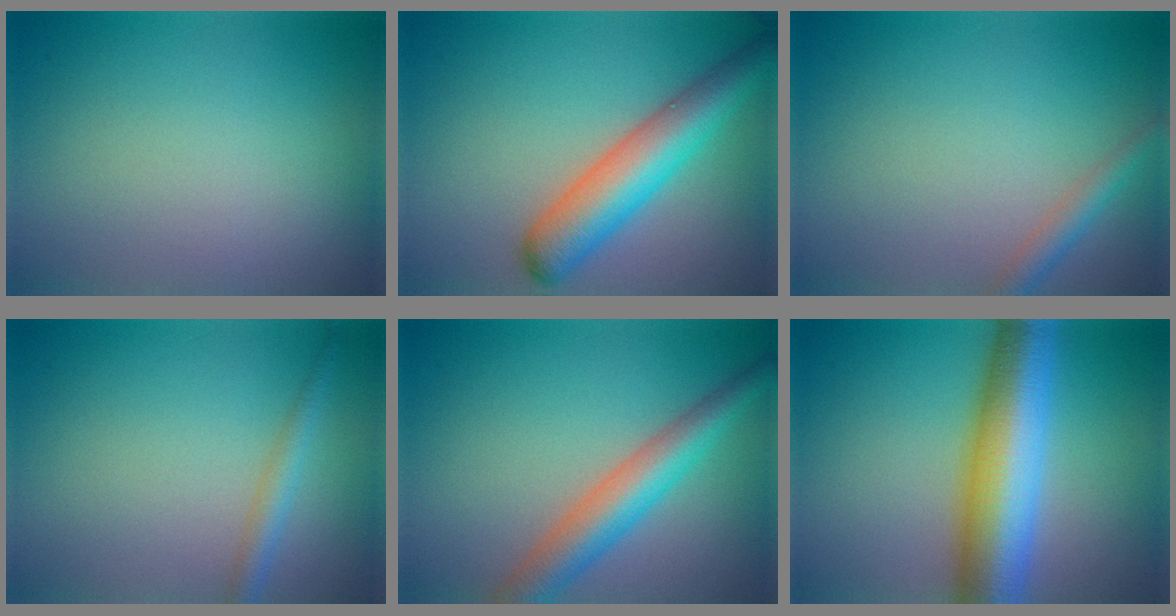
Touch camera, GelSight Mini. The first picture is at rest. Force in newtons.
{"total": 6.9, "press": 6.9, "slide": 0.3}
{"total": 2.0, "press": 2.0, "slide": 0.1}
{"total": 2.1, "press": 2.1, "slide": 0.1}
{"total": 5.4, "press": 5.4, "slide": 0.2}
{"total": 10.7, "press": 10.7, "slide": 0.1}